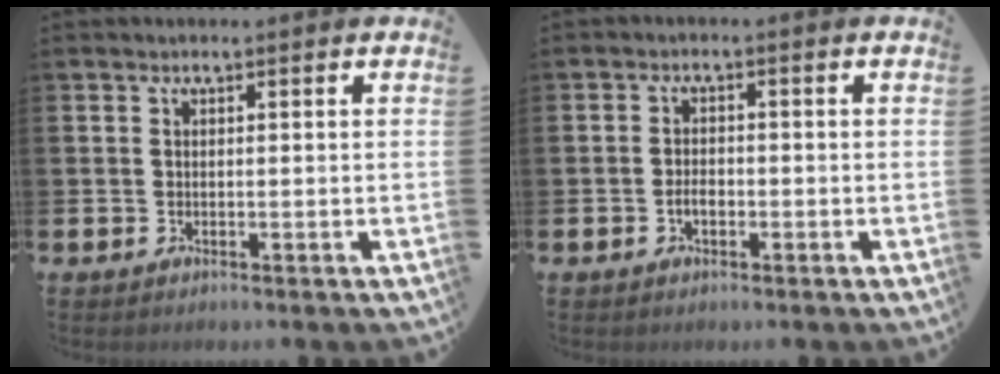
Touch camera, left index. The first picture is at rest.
{"total": 2.0, "force": [-0.7, 1.1, 1.5], "torque": [-0.025, 0.002, -0.014]}